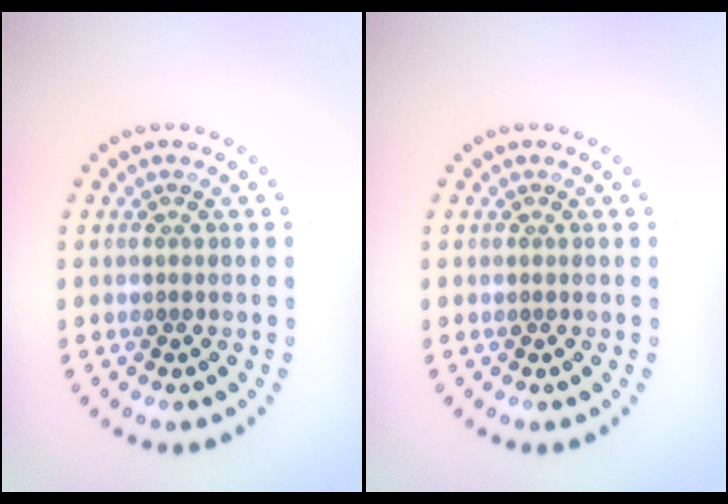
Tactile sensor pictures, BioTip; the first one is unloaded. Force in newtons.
{"total": 0.0}